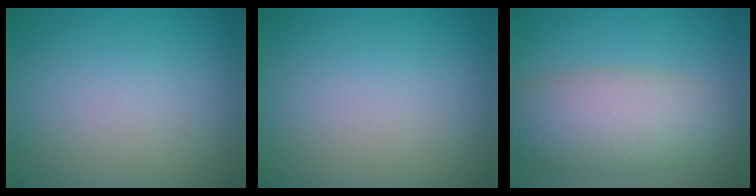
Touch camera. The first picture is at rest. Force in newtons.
{"total": 0.0}
{"total": 6.6, "press": 6.6, "slide": 0.3}